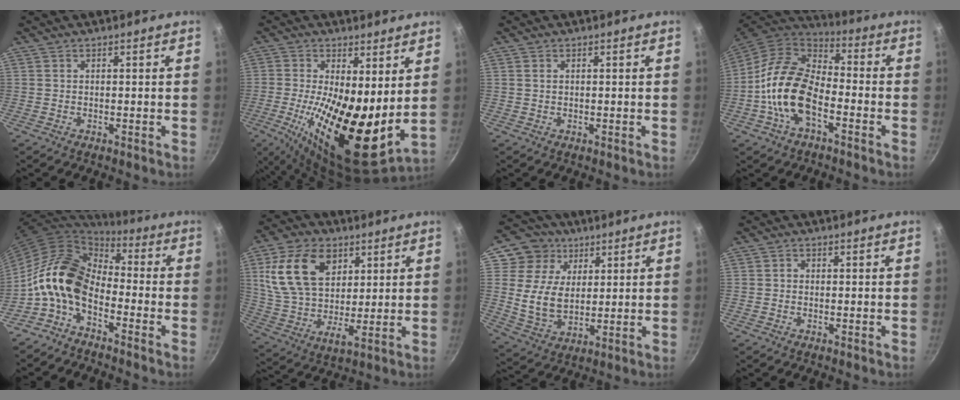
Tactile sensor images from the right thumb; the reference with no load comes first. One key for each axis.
{"total": 19.9, "fx": 0.2, "fy": 7.7, "fz": 18.4, "tx": -0.293, "ty": -0.038, "tz": 0.003}
{"total": 0.8, "fx": 0.3, "fy": 0.6, "fz": 0.5, "tx": -0.007, "ty": 0.003, "tz": 0.005}
{"total": 15.6, "fx": -4.4, "fy": 9.0, "fz": 11.9, "tx": -0.198, "ty": 0.039, "tz": -0.096}
{"total": 13.1, "fx": -3.9, "fy": 8.3, "fz": 9.4, "tx": -0.153, "ty": 0.051, "tz": -0.099}
{"total": 17.4, "fx": 6.5, "fy": 11.0, "fz": 11.8, "tx": -0.201, "ty": -0.010, "tz": 0.124}
{"total": 12.2, "fx": 4.9, "fy": 9.9, "fz": 5.2, "tx": -0.065, "ty": -0.021, "tz": 0.089}
{"total": 0.9, "fx": -0.2, "fy": 0.8, "fz": 0.3, "tx": -0.003, "ty": 0.004, "tz": -0.005}